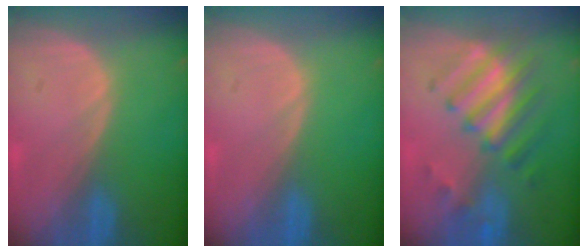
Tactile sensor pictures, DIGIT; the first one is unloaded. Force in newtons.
{"total": 0.0}
{"total": 8.0, "press": 7.7, "slide": 2.2}